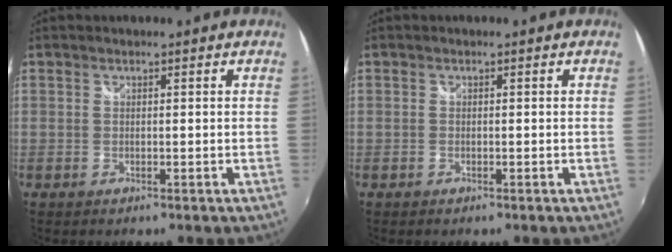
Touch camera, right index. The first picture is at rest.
{"total": 0.0}